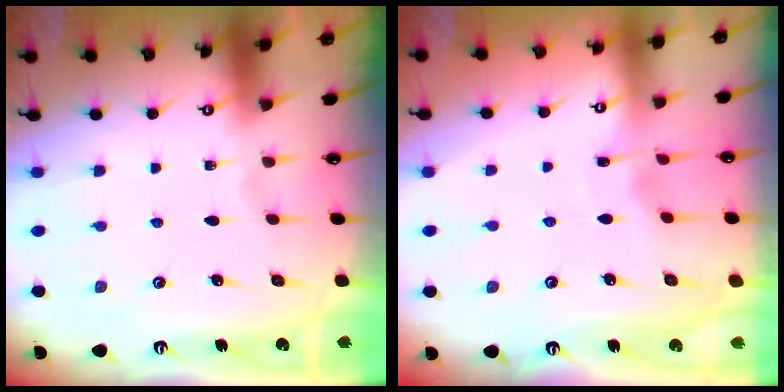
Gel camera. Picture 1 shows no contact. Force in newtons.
{"total": 2.5, "press": 2.5, "slide": 0.3}